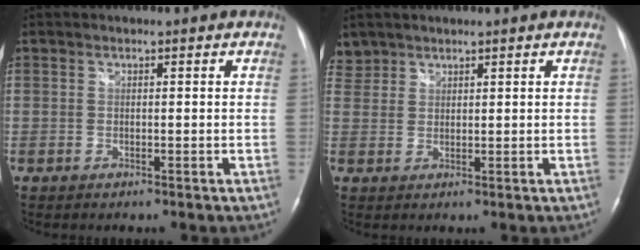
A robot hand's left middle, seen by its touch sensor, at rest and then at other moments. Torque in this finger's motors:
{"motor_torque": [0.08, -0.05, 0.02, -0.01]}